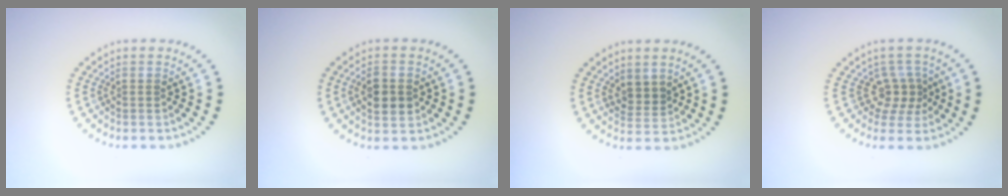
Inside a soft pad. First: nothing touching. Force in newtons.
{"total": 3.1, "press": 3.1, "slide": 0.2}
{"total": 1.9, "press": 1.5, "slide": 1.3}
{"total": 2.5, "press": 1.8, "slide": 1.8}